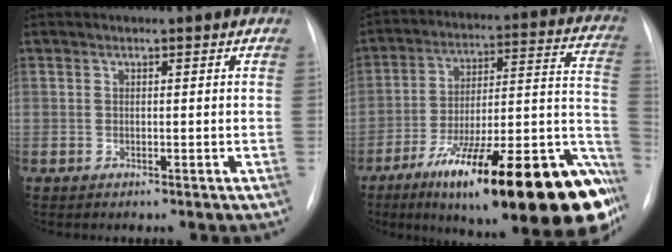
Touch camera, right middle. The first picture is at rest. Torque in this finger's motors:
{"motor_torque": [1.13, -1.01, 1.05, 0.21]}